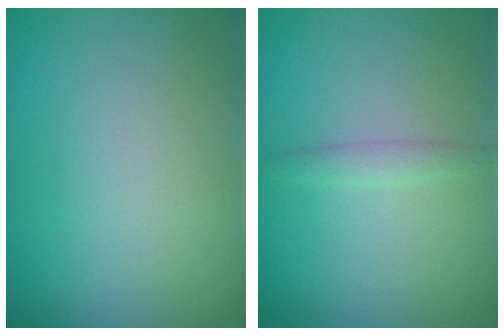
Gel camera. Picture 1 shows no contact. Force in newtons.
{"total": 1.1, "press": 1.1, "slide": 0.0}